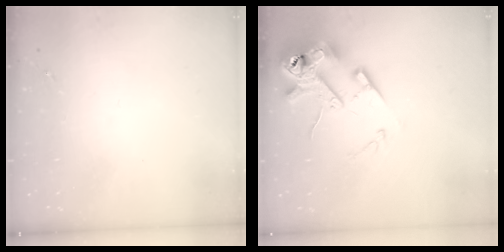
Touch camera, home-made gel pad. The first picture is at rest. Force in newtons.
{"total": 16.0, "press": 15.8, "slide": 2.5}